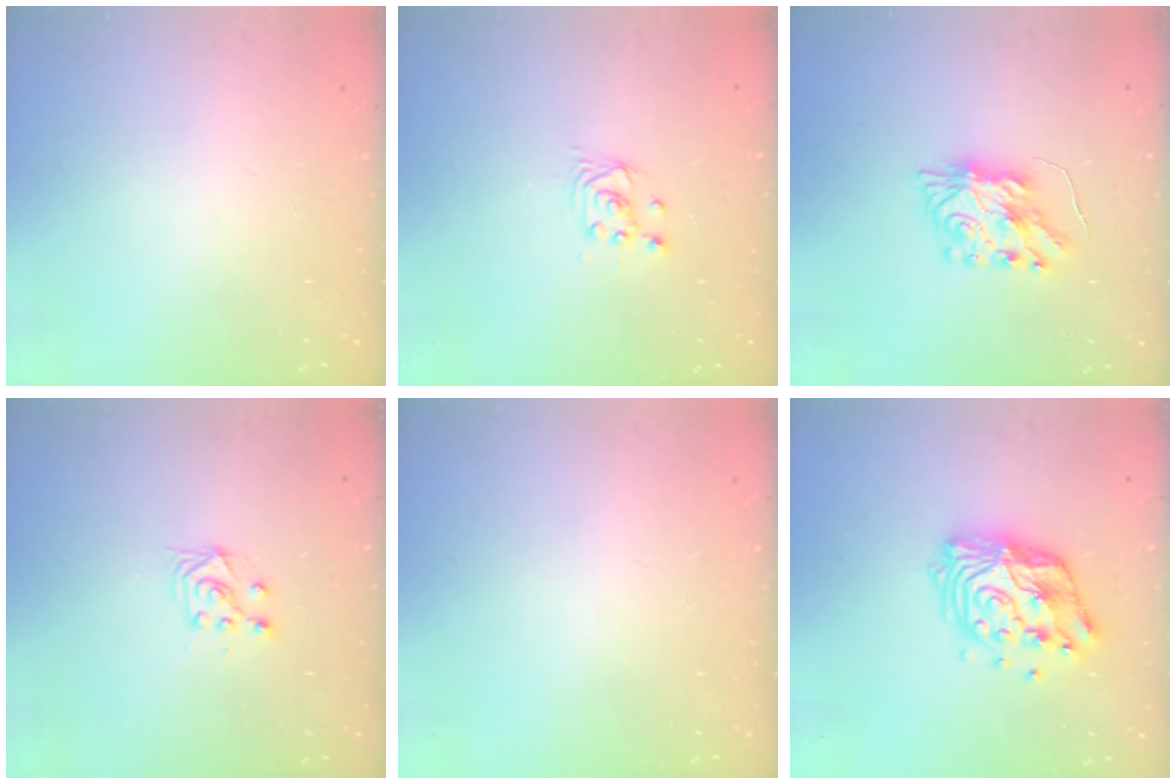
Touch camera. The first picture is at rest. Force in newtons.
{"total": 2.2, "press": 2.2, "slide": 0.3}
{"total": 8.1, "press": 8.1, "slide": 0.6}
{"total": 4.0, "press": 3.8, "slide": 1.1}
{"total": 0.0}
{"total": 13.3, "press": 13.2, "slide": 1.1}